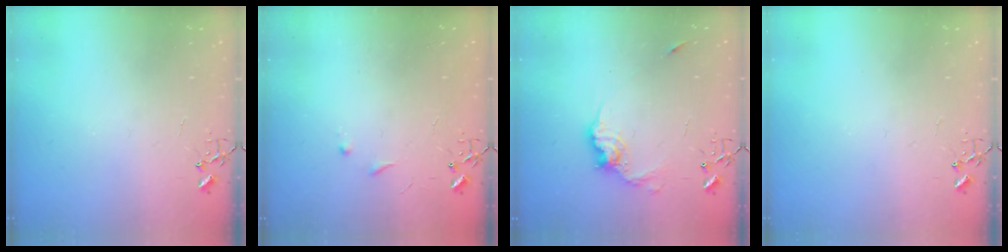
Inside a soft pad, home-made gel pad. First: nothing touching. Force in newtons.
{"total": 5.3, "press": 5.2, "slide": 0.7}
{"total": 11.5, "press": 11.5, "slide": 0.8}
{"total": 0.0}